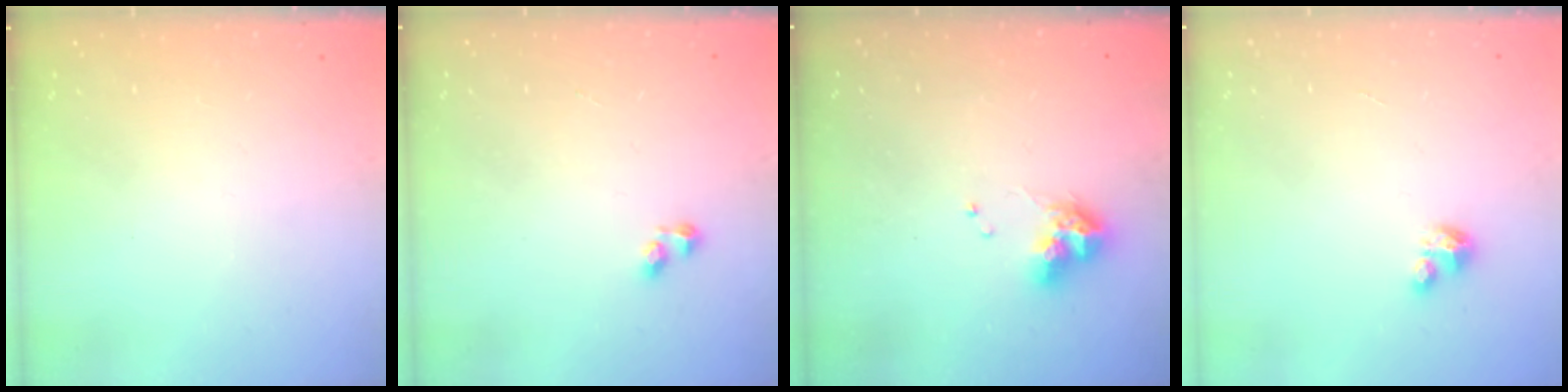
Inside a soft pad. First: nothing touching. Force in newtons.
{"total": 2.4, "press": 2.1, "slide": 1.1}
{"total": 8.5, "press": 8.4, "slide": 0.9}
{"total": 2.4, "press": 2.4, "slide": 0.1}